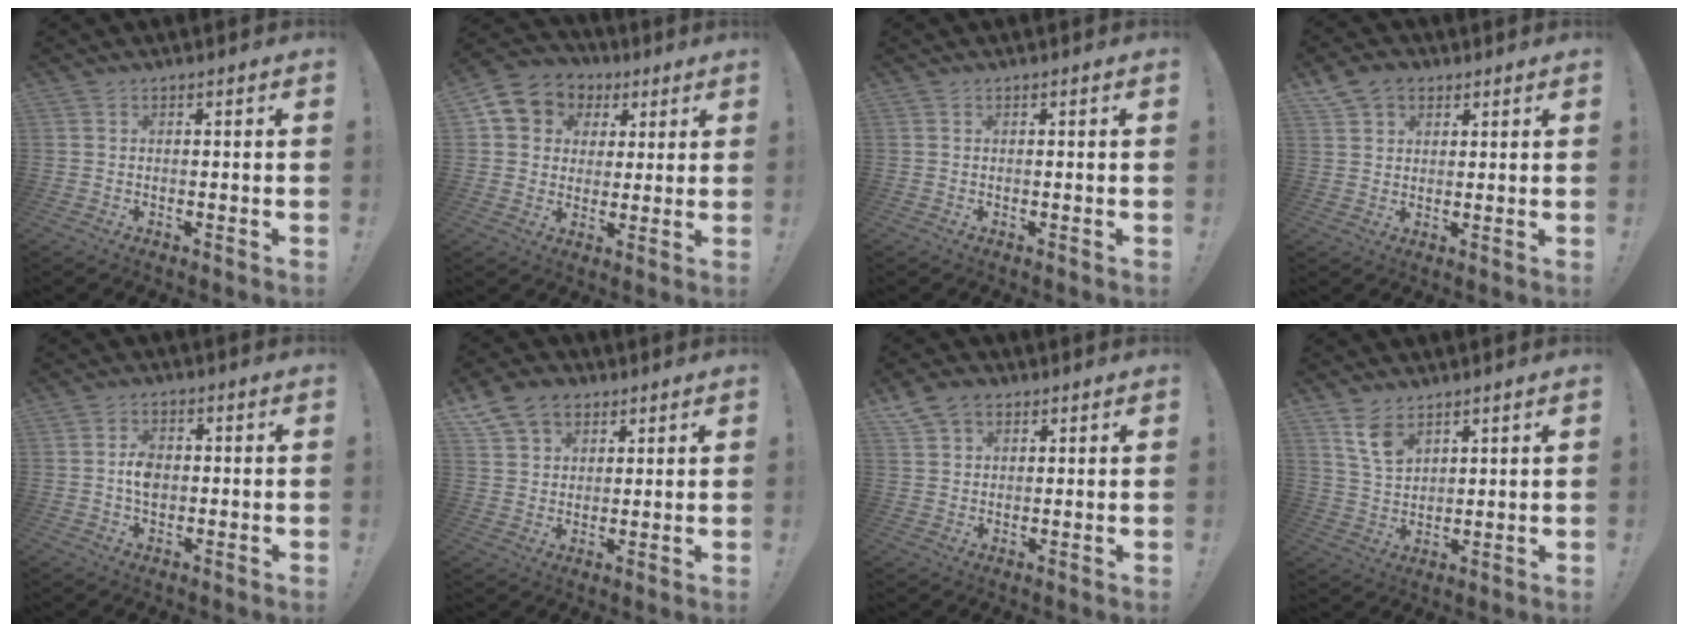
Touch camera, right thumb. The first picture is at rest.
{"total": 8.6, "force": [3.0, 7.7, 2.4], "torque": [-0.026, -0.016, 0.060]}
{"total": 0.0}
{"total": 6.8, "force": [4.0, 4.9, 2.4], "torque": [-0.037, -0.014, 0.079]}
{"total": 4.9, "force": [-0.3, 3.4, 3.6], "torque": [-0.039, 0.003, -0.008]}
{"total": 11.0, "force": [6.3, 8.1, 4.1], "torque": [-0.064, -0.030, 0.124]}
{"total": 7.1, "force": [4.2, 5.0, 2.8], "torque": [-0.044, -0.014, 0.083]}
{"total": 8.8, "force": [5.8, 5.2, 4.1], "torque": [-0.067, -0.032, 0.112]}